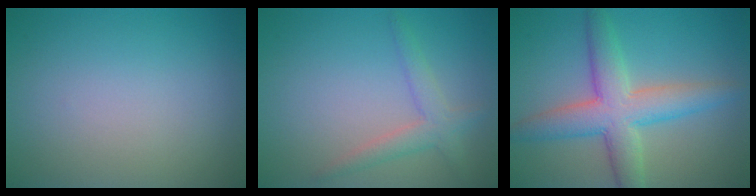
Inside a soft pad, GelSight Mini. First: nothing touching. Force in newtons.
{"total": 2.4, "press": 2.4, "slide": 0.2}
{"total": 6.4, "press": 6.4, "slide": 0.2}